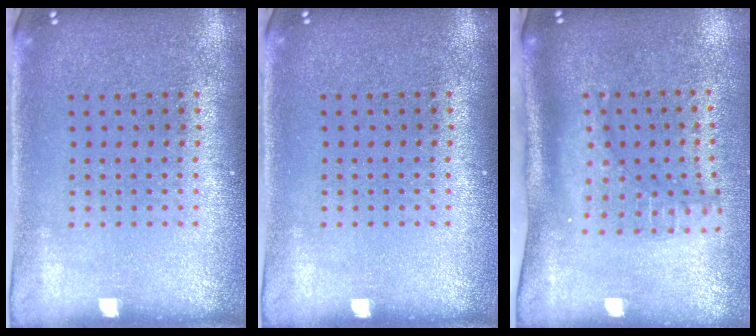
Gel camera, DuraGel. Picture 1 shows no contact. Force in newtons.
{"total": 0.0}
{"total": 2.2, "press": 1.6, "slide": 1.5}